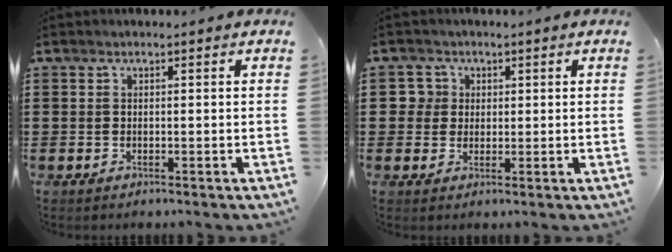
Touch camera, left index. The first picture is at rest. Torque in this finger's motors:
{"motor_torque": [0.00, -0.13, -0.06, -0.01]}